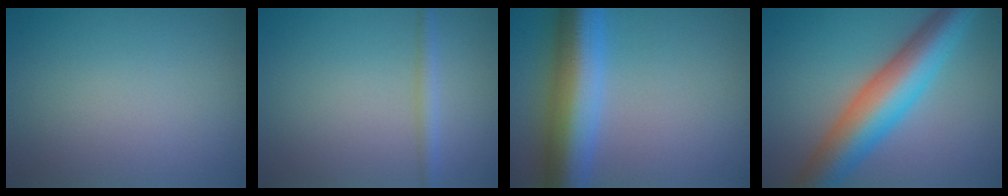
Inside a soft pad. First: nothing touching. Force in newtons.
{"total": 1.7, "press": 1.7, "slide": 0.1}
{"total": 9.5, "press": 9.5, "slide": 0.2}
{"total": 8.7, "press": 8.7, "slide": 0.3}